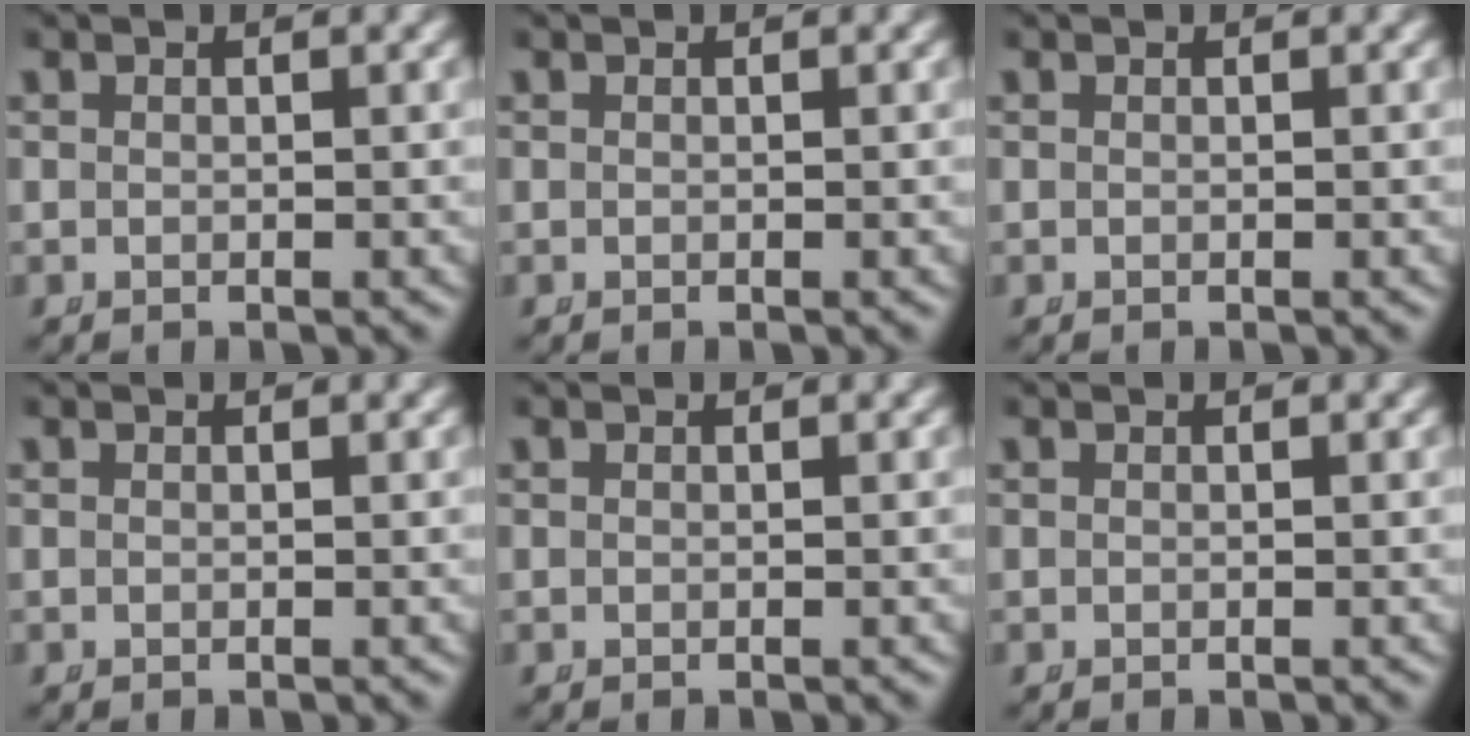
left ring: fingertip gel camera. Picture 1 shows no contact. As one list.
[{"total": 0.0}, {"total": 0.0}, {"total": 0.0}, {"total": 0.0}, {"total": 0.0}]